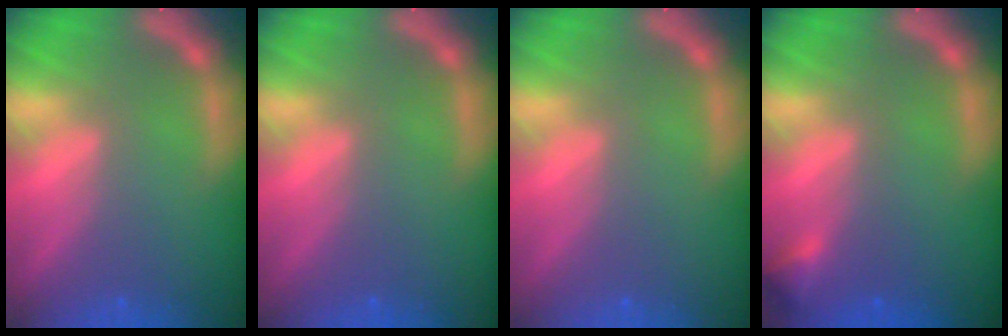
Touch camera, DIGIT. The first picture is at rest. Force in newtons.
{"total": 0.0}
{"total": 0.0}
{"total": 1.4}